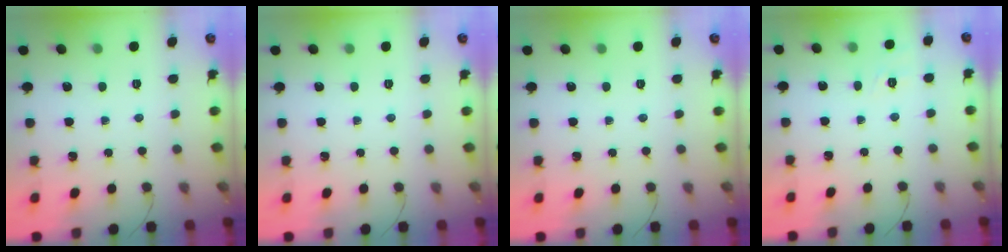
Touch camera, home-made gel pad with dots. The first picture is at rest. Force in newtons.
{"total": 0.0}
{"total": 0.0}
{"total": 1.7, "press": 0.3, "slide": 1.6}